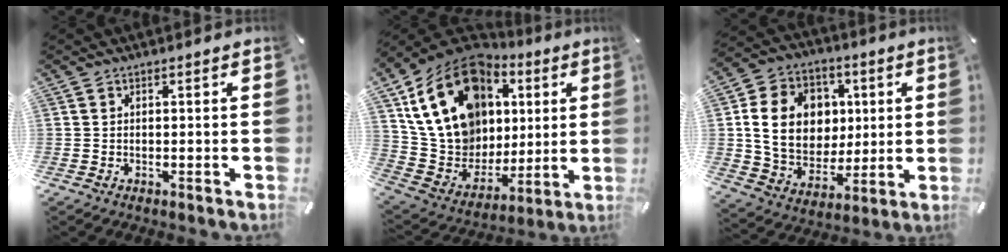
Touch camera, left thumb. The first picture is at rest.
{"total": 22.8, "force": [7.8, 17.5, 12.3], "torque": [-0.235, -0.037, 0.160]}
{"total": 17.2, "force": [3.0, 14.6, 8.5], "torque": [-0.150, 0.002, 0.066]}